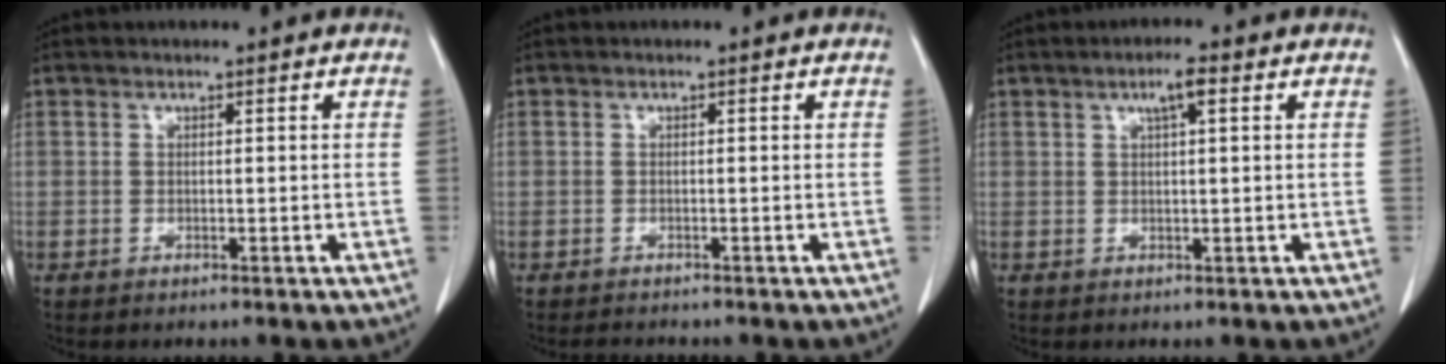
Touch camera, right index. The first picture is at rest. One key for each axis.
{"total": 1.3, "fx": -1.2, "fy": 0.4, "fz": 0.2, "tx": -0.007, "ty": -0.004, "tz": -0.017}
{"total": 3.0, "fx": 1.4, "fy": 0.4, "fz": 2.7, "tx": -0.047, "ty": 0.006, "tz": 0.023}